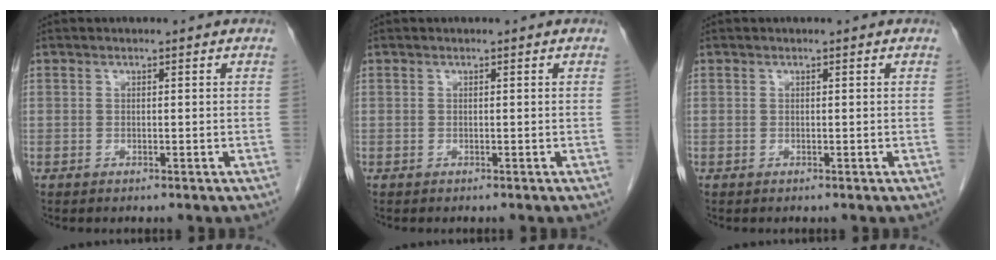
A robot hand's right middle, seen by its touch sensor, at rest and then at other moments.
{"total": 0.0}
{"total": 0.0}